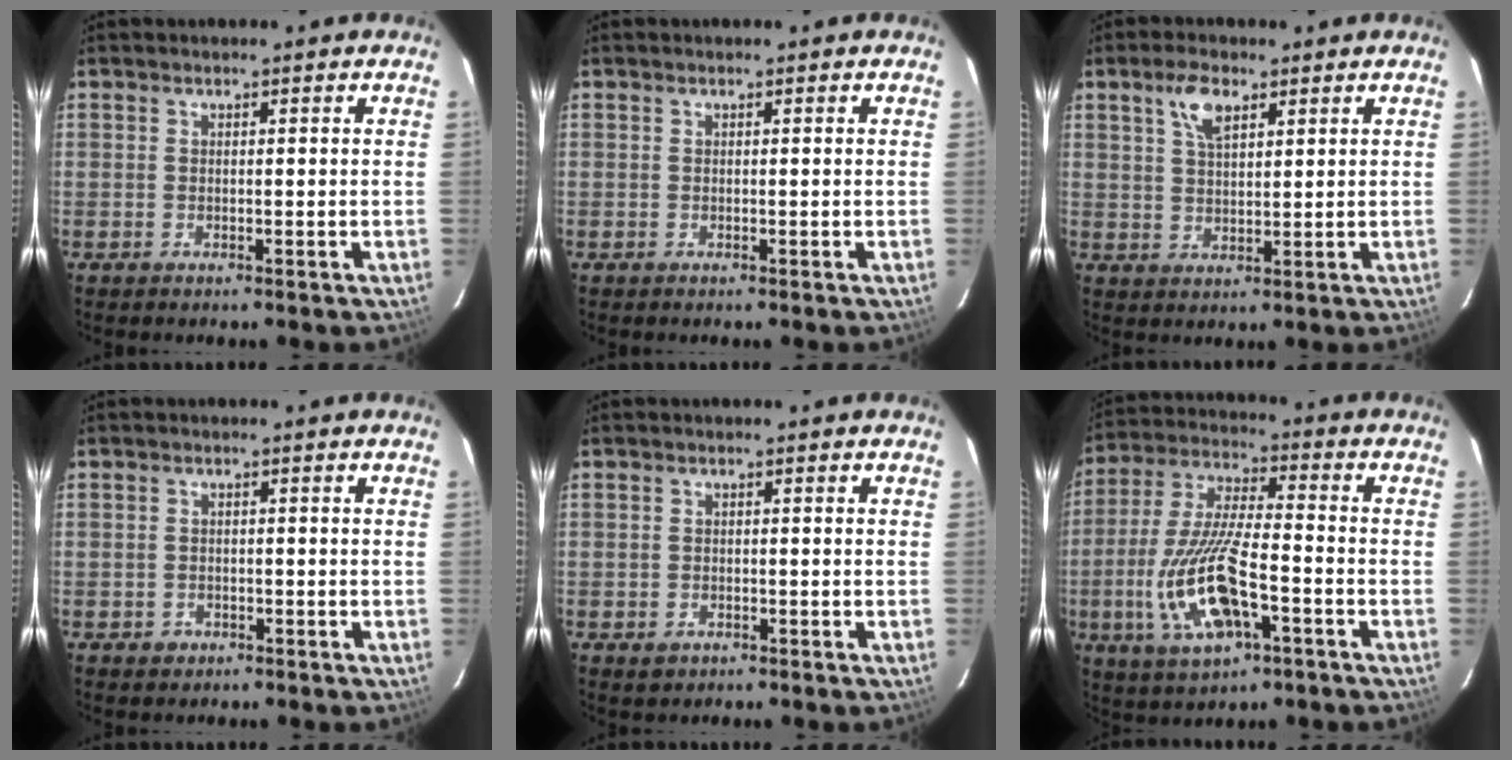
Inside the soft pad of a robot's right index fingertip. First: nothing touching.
{"total": 0.0}
{"total": 5.2, "force": [3.0, 2.2, 3.7], "torque": [-0.070, 0.009, 0.057]}
{"total": 1.9, "force": [-1.1, 1.6, 0.2], "torque": [-0.006, 0.002, -0.012]}
{"total": 1.9, "force": [-1.0, 1.5, 0.5], "torque": [-0.010, -0.001, -0.012]}
{"total": 16.2, "force": [-5.6, 5.4, 14.2], "torque": [-0.304, -0.012, -0.100]}